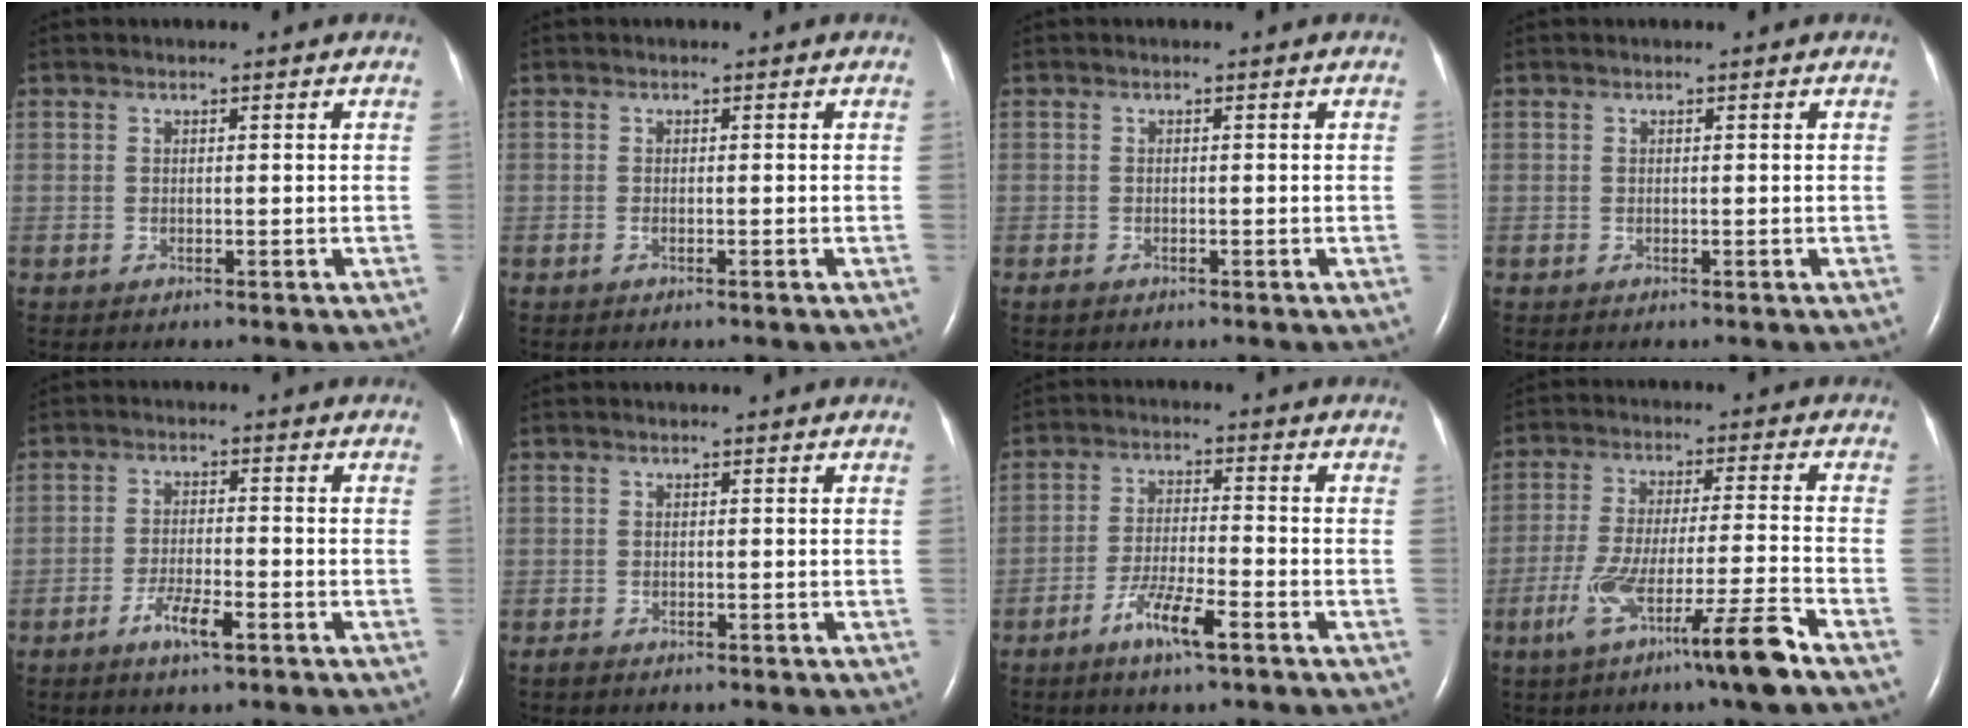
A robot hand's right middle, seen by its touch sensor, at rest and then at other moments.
{"total": 0.6, "force": [-0.4, 0.0, 0.4], "torque": [-0.011, 0.000, -0.006]}
{"total": 0.6, "force": [-0.4, 0.3, 0.2], "torque": [-0.005, 0.000, -0.008]}
{"total": 0.0}
{"total": 4.4, "force": [-2.6, 0.7, 3.5], "torque": [-0.069, -0.002, -0.048]}
{"total": 0.5, "force": [-0.5, 0.1, 0.2], "torque": [-0.007, -0.002, -0.010]}
{"total": 6.4, "force": [-3.9, 0.5, 5.1], "torque": [-0.104, -0.007, -0.073]}
{"total": 11.7, "force": [-7.0, -1.0, 9.3], "torque": [-0.174, -0.021, -0.124]}